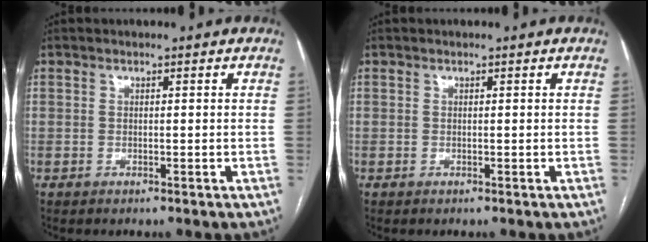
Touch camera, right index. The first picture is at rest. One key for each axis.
{"total": 0.0}